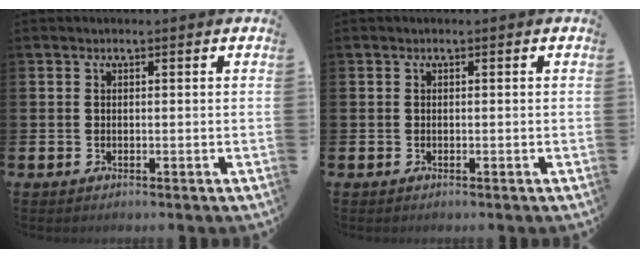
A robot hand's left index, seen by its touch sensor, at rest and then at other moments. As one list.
[{"total": 0.0}]